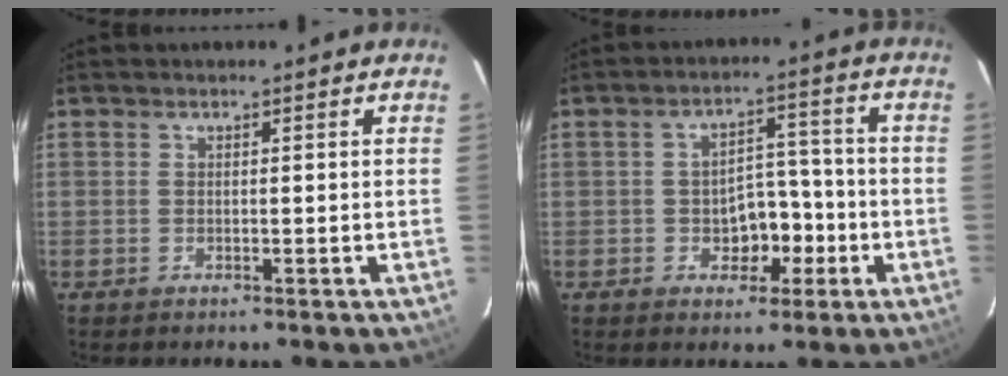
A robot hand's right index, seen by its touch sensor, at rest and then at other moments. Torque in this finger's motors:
{"motor_torque": [0.18, 0.36, 0.01, 0.02]}